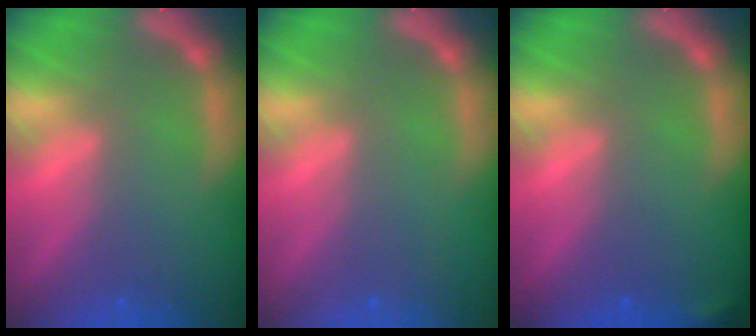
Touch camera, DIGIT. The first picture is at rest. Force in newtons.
{"total": 0.0}
{"total": 0.9}